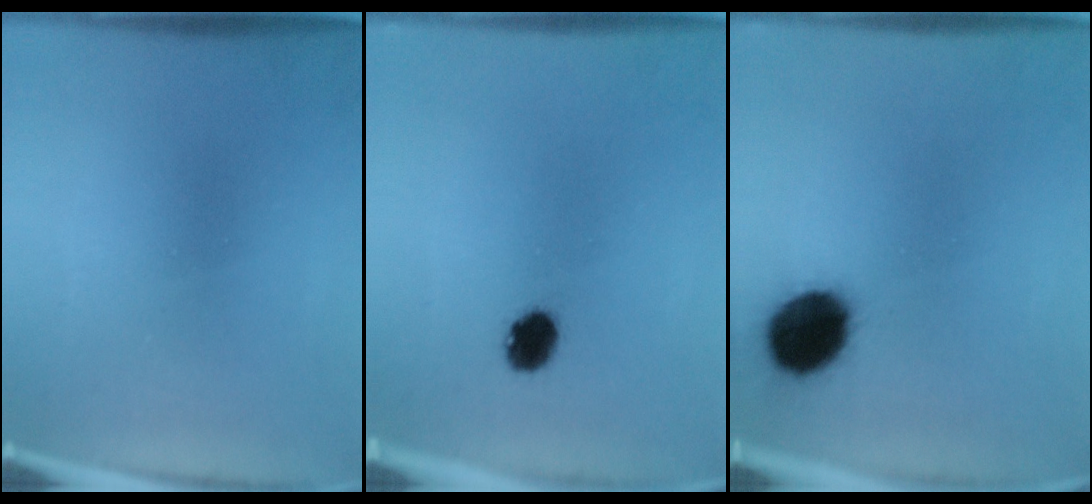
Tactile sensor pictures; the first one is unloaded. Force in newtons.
{"total": 4.0}
{"total": 13.8}